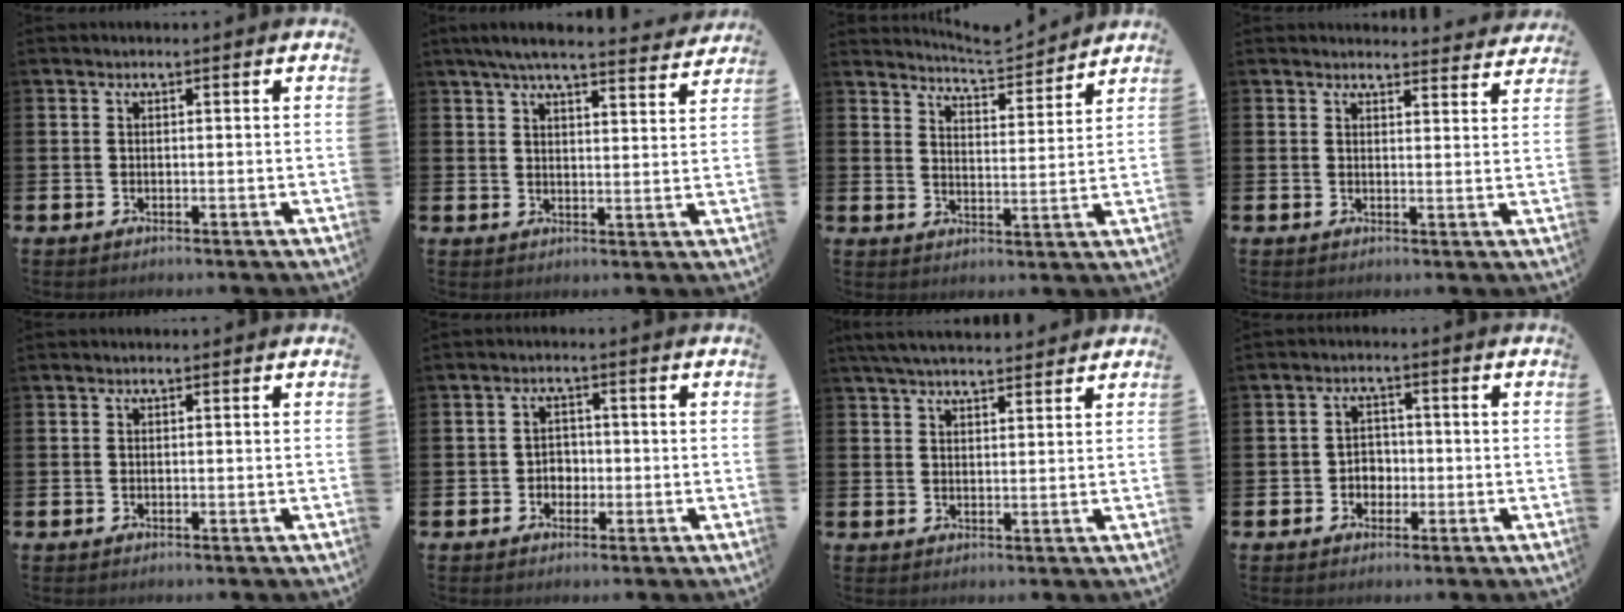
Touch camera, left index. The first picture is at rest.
{"total": 6.0, "force": [5.6, 0.5, 2.1], "torque": [-0.044, -0.028, 0.096]}
{"total": 5.6, "force": [5.6, 0.1, 0.3], "torque": [-0.023, -0.039, 0.099]}
{"total": 2.6, "force": [2.5, 0.4, -0.1], "torque": [0.009, -0.018, 0.044]}
{"total": 0.0}
{"total": 2.4, "force": [-0.7, 2.1, 0.9], "torque": [-0.009, 0.002, -0.020]}
{"total": 4.5, "force": [4.3, 0.8, 1.1], "torque": [-0.032, -0.010, 0.080]}
{"total": 2.7, "force": [-0.8, 2.3, 1.0], "torque": [-0.014, 0.003, -0.022]}